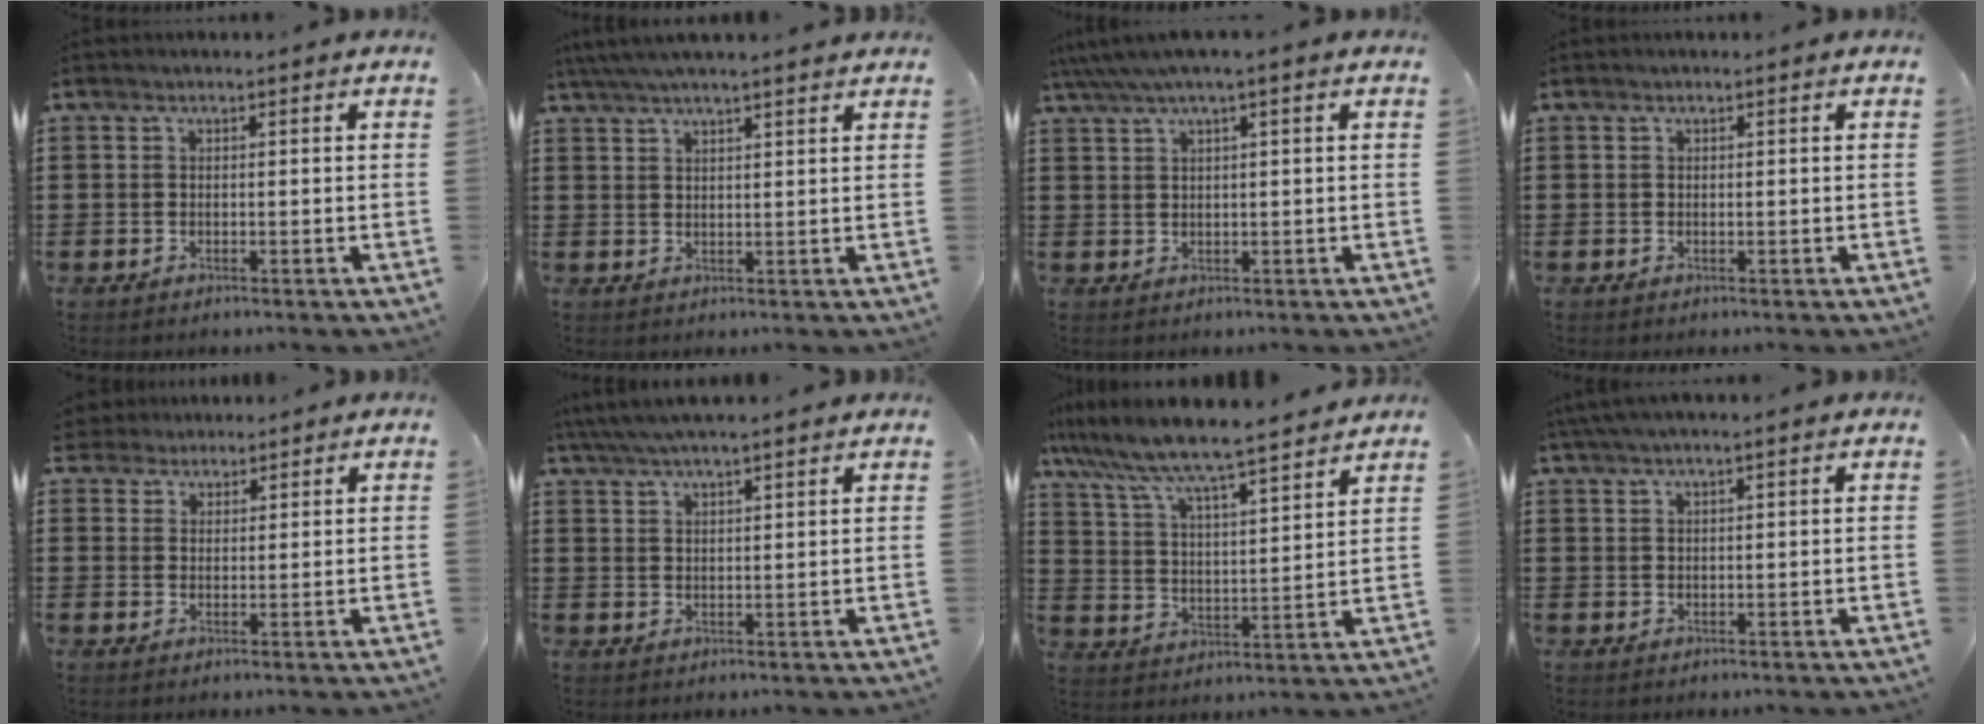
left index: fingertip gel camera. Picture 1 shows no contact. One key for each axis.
{"total": 3.9, "fx": 3.3, "fy": 0.0, "fz": 2.1, "tx": -0.049, "ty": -0.002, "tz": 0.060}
{"total": 2.3, "fx": 0.9, "fy": 0.0, "fz": 2.1, "tx": -0.042, "ty": -0.001, "tz": 0.015}
{"total": 0.0}
{"total": 2.4, "fx": 2.0, "fy": 1.2, "fz": -0.3, "tx": -0.004, "ty": 0.010, "tz": 0.039}
{"total": 4.1, "fx": 3.6, "fy": 0.1, "fz": 2.0, "tx": -0.050, "ty": -0.008, "tz": 0.065}
{"total": 6.8, "fx": 6.4, "fy": -0.3, "fz": 2.4, "tx": -0.077, "ty": -0.048, "tz": 0.103}
{"total": 2.2, "fx": 1.6, "fy": 0.0, "fz": 1.5, "tx": -0.030, "ty": 0.001, "tz": 0.030}